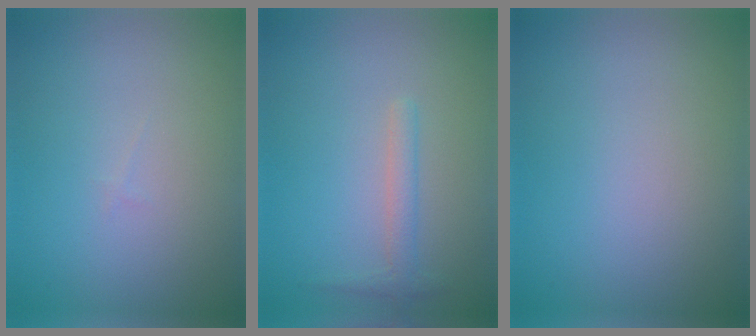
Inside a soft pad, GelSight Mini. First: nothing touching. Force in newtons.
{"total": 1.4, "press": 1.4, "slide": 0.1}
{"total": 0.0}